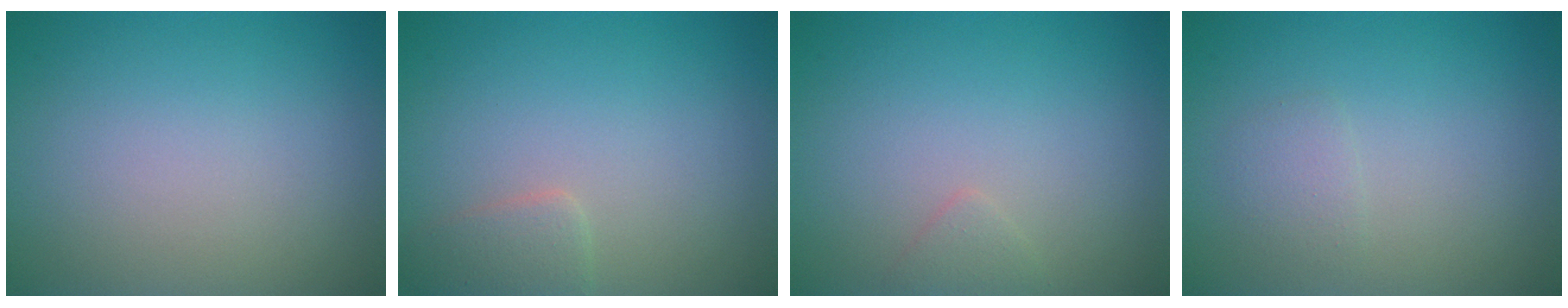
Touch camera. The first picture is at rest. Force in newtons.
{"total": 1.7, "press": 1.7, "slide": 0.1}
{"total": 0.8, "press": 0.8, "slide": 0.0}
{"total": 1.2, "press": 1.2, "slide": 0.1}